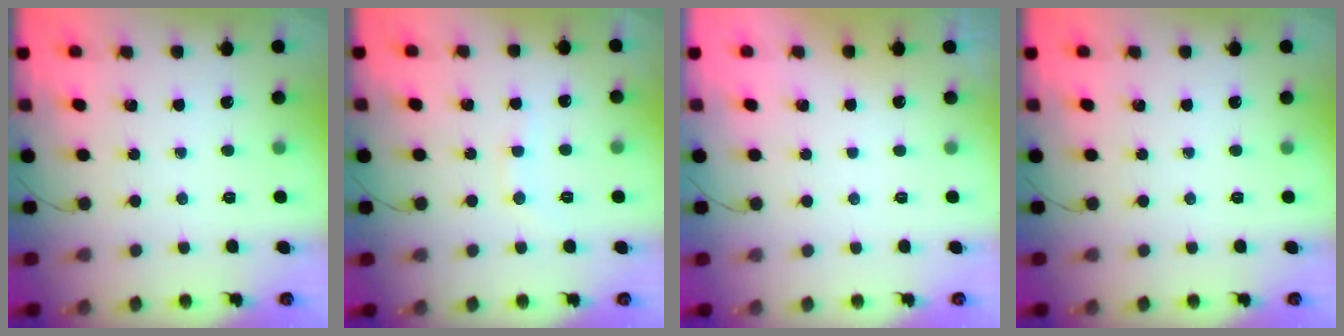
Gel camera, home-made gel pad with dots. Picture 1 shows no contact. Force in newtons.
{"total": 5.5, "press": 5.4, "slide": 1.3}
{"total": 3.0, "press": 3.0, "slide": 0.1}
{"total": 0.0}